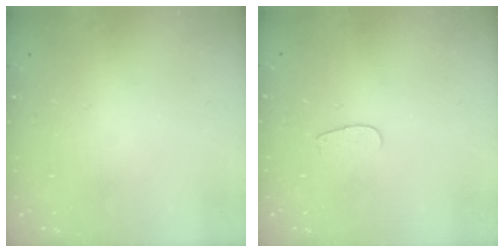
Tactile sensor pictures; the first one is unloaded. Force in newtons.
{"total": 2.6, "press": 2.5, "slide": 0.3}